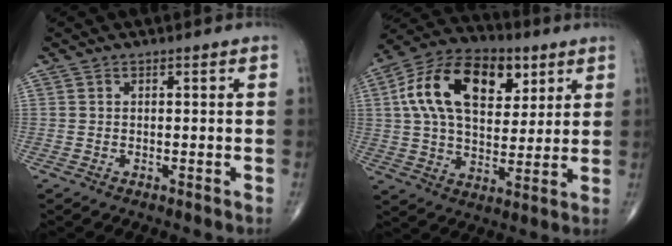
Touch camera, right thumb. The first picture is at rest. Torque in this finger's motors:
{"motor_torque": [0.67, 1.44, 1.51, 0.29, 0.55]}